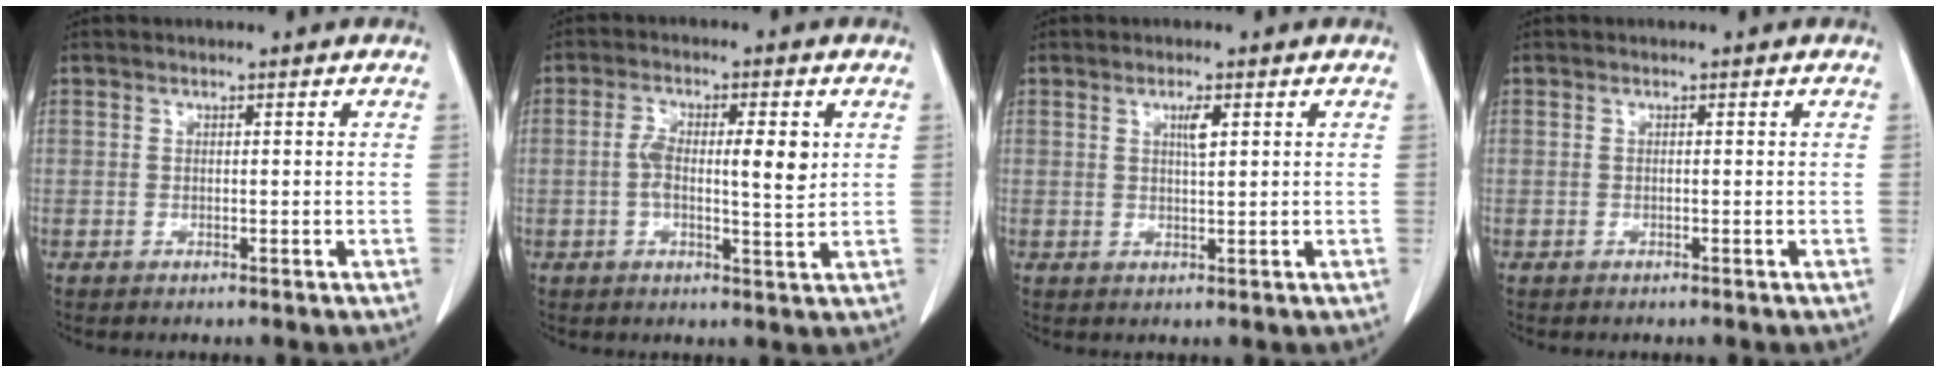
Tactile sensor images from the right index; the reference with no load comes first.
{"total": 7.3, "force": [0.8, 1.9, 7.0], "torque": [-0.124, 0.009, 0.012]}
{"total": 2.2, "force": [0.9, 0.3, 2.0], "torque": [-0.035, -0.001, 0.015]}
{"total": 0.0}